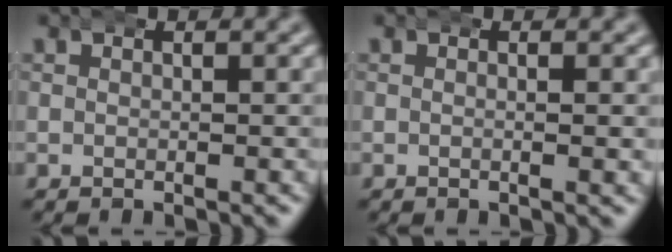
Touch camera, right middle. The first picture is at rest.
{"total": 1.0, "force": [0.0, 0.1, 1.0], "torque": [-0.016, 0.004, -0.004]}